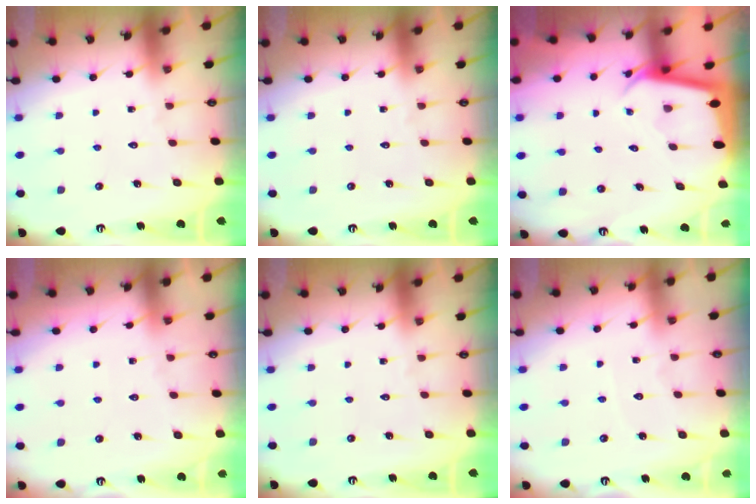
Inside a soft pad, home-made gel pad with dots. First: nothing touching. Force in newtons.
{"total": 0.0}
{"total": 2.1, "press": 2.1, "slide": 0.1}
{"total": 1.8, "press": 1.8, "slide": 0.4}
{"total": 0.0}
{"total": 2.7, "press": 2.7, "slide": 0.2}